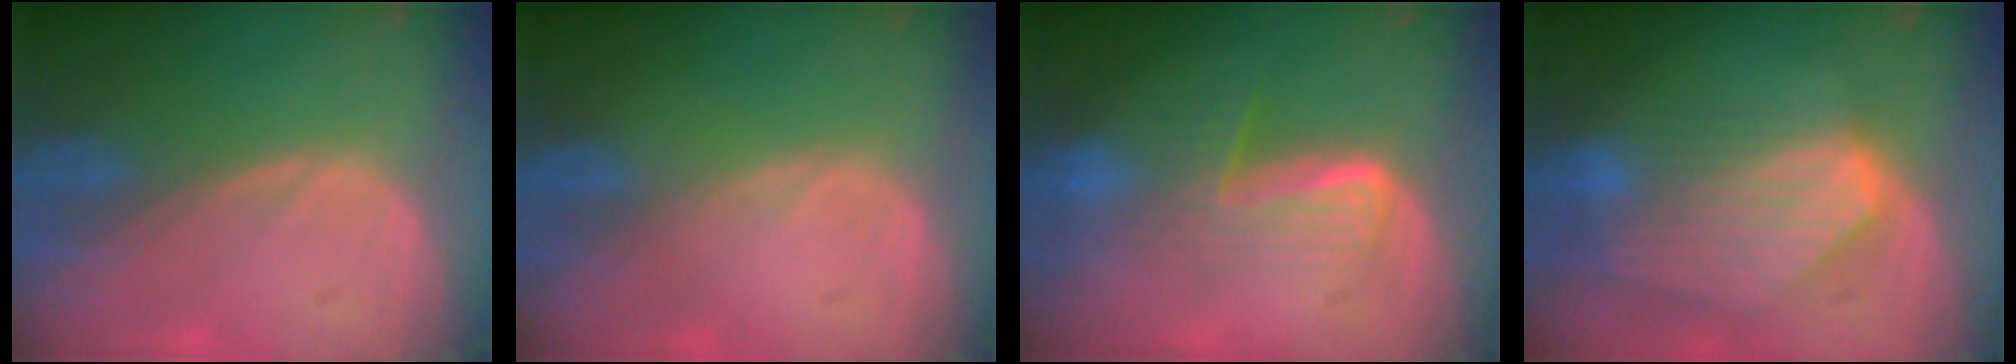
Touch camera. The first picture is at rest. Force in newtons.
{"total": 0.0}
{"total": 6.6, "press": 6.3, "slide": 1.9}
{"total": 9.0, "press": 8.0, "slide": 4.2}